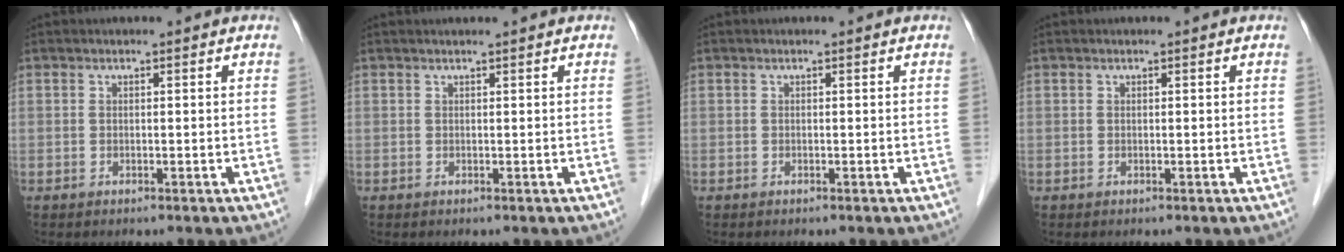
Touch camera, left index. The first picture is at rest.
{"total": 0.8, "force": [0.7, -0.1, 0.4], "torque": [-0.005, 0.008, 0.015]}
{"total": 0.0}
{"total": 0.0}